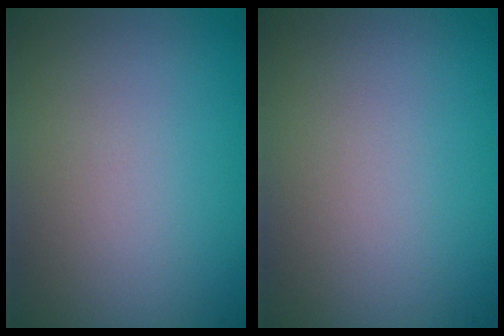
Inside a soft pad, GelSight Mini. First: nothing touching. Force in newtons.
{"total": 0.0}